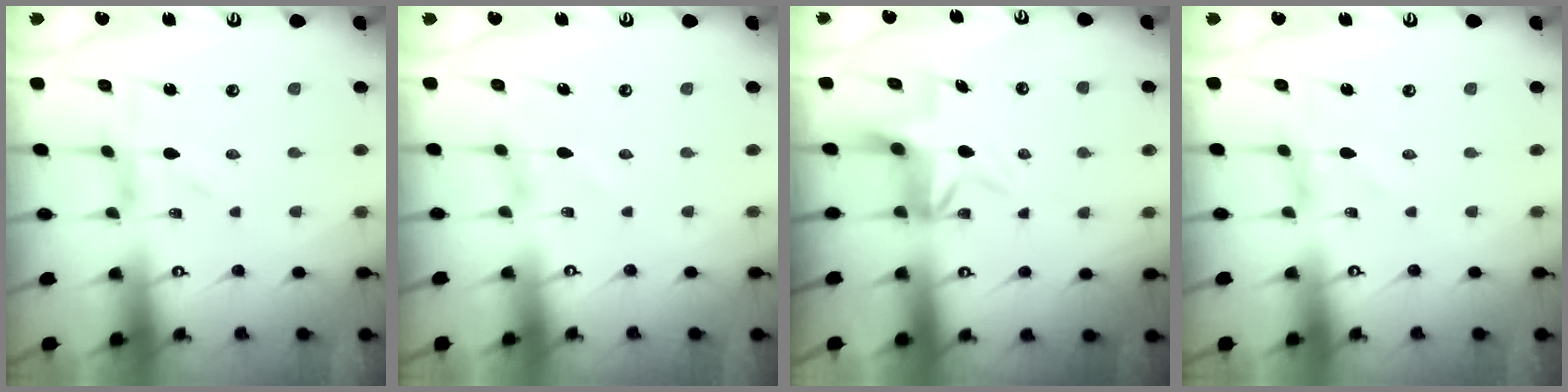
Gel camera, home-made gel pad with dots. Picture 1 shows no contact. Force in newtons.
{"total": 0.7, "press": 0.7, "slide": 0.2}
{"total": 6.4, "press": 6.4, "slide": 0.4}
{"total": 0.7, "press": 0.7, "slide": 0.1}